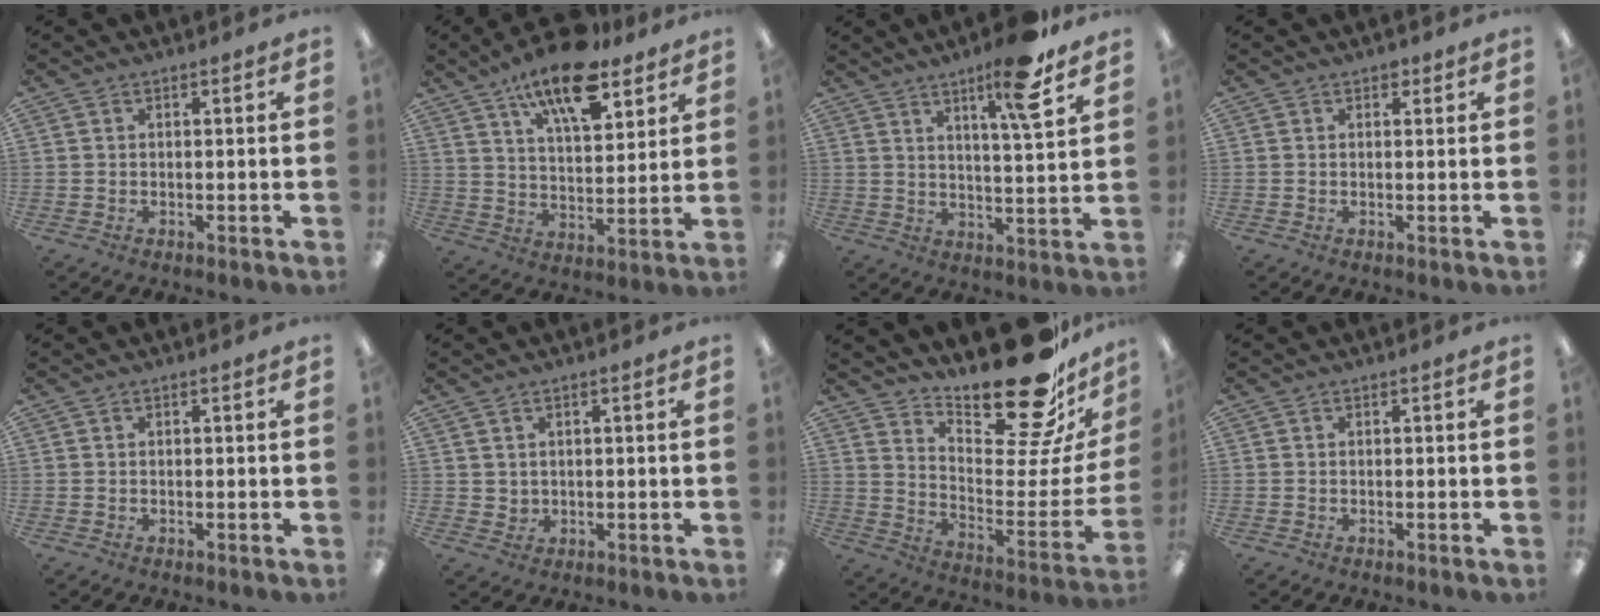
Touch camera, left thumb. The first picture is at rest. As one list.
[{"total": 16.0, "force": [11.1, 6.3, 9.7], "torque": [-0.156, -0.051, 0.186]}, {"total": 12.0, "force": [8.1, 1.3, 8.8], "torque": [-0.133, -0.043, 0.124]}, {"total": 1.3, "force": [0.9, 0.8, 0.6], "torque": [0.004, -0.005, 0.012]}, {"total": 0.0}, {"total": 2.1, "force": [1.4, 1.5, 0.3], "torque": [-0.008, -0.002, 0.025]}, {"total": 24.2, "force": [20.0, 6.0, 12.3], "torque": [-0.159, -0.153, 0.325]}, {"total": 0.0}]